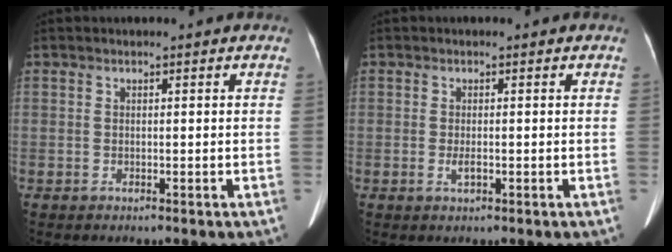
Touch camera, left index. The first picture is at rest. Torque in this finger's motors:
{"motor_torque": [0.03, 0.01, 0.00, 0.00]}